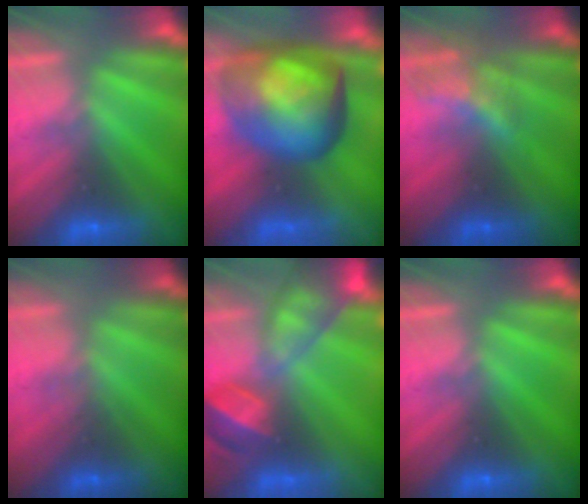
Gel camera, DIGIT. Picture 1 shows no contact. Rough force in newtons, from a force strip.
{"total": 7.3}
{"total": 2.1}
{"total": 1.7}
{"total": 7.8}
{"total": 0.0}